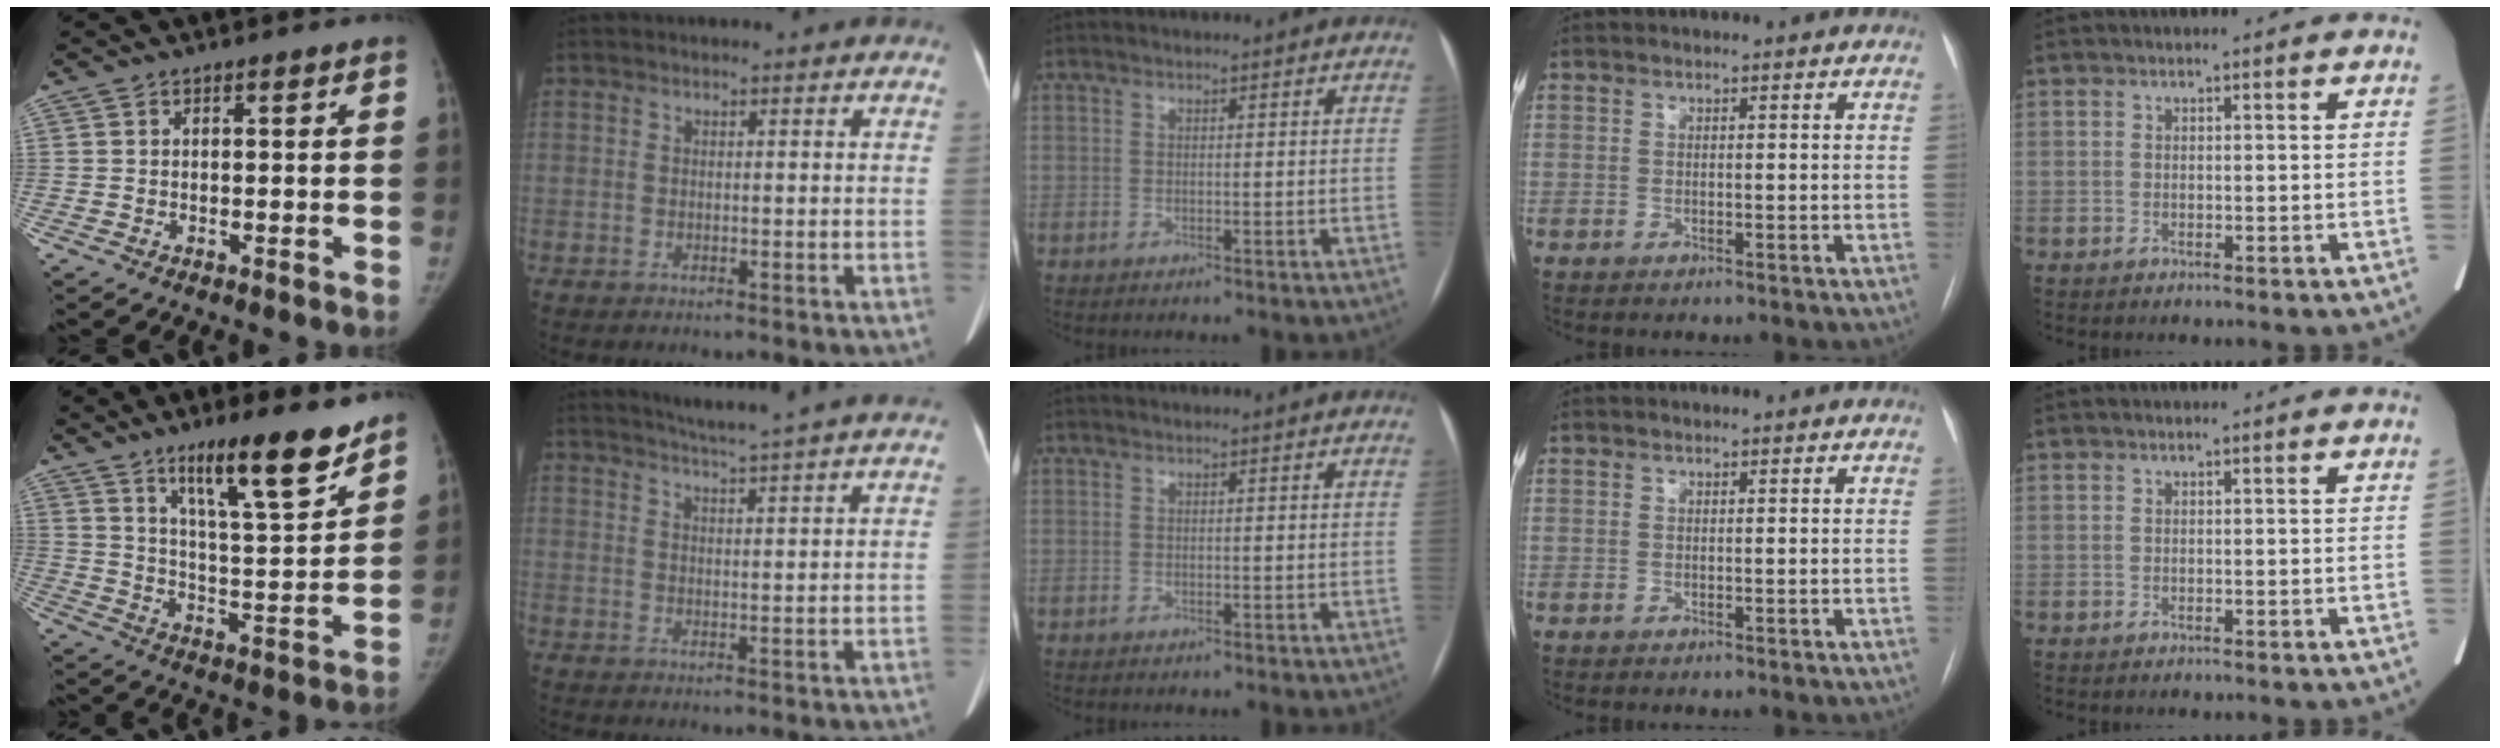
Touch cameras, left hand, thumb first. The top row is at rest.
{"thumb": {"total": 15.6, "force": [10.9, 2.7, 10.8], "torque": [-0.148, -0.076, 0.182]}, "index": {"total": 9.9, "force": [9.0, -1.3, 4.0], "torque": [-0.063, 0.003, 0.109]}}